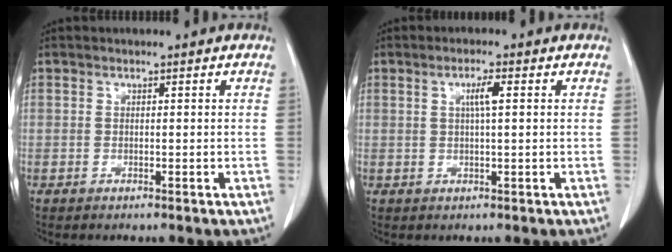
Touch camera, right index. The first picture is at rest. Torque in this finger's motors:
{"motor_torque": [0.13, 0.00, 0.06, 0.02]}